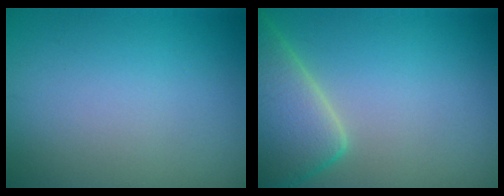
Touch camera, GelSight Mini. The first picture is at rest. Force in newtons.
{"total": 7.4, "press": 7.4, "slide": 0.6}